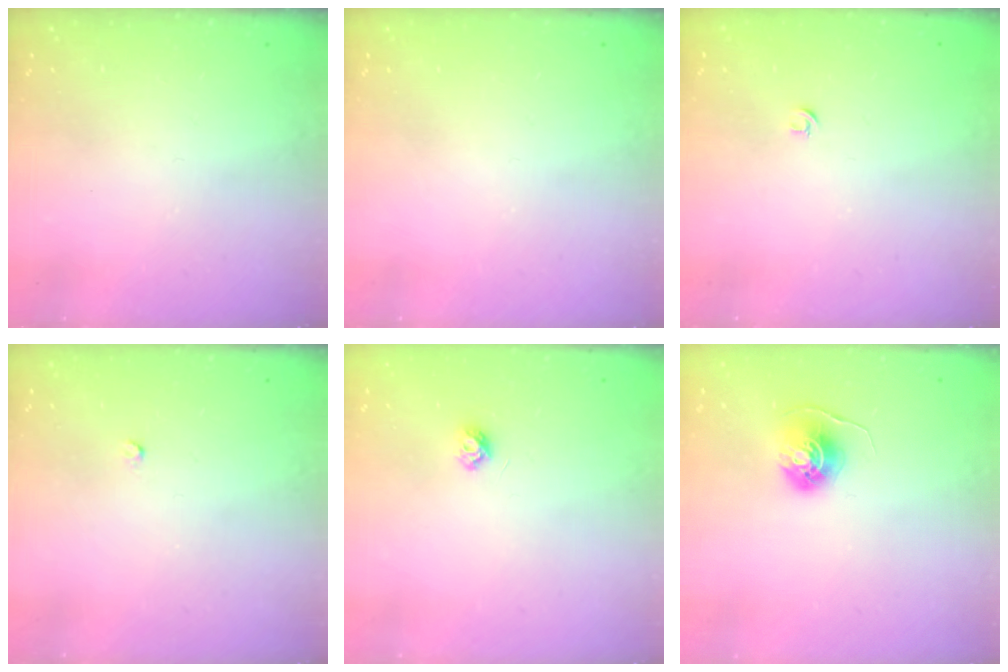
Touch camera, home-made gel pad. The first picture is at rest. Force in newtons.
{"total": 0.0}
{"total": 2.7, "press": 2.6, "slide": 0.6}
{"total": 2.0, "press": 2.0, "slide": 0.3}
{"total": 3.9, "press": 3.9, "slide": 0.6}
{"total": 6.1, "press": 6.1, "slide": 0.5}